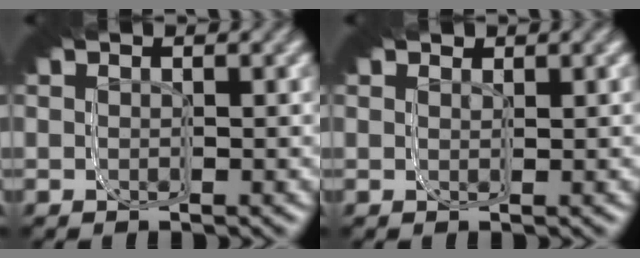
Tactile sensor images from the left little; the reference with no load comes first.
{"total": 1.1, "force": [0.7, 0.8, 0.3], "torque": [-0.014, -0.001, 0.011]}